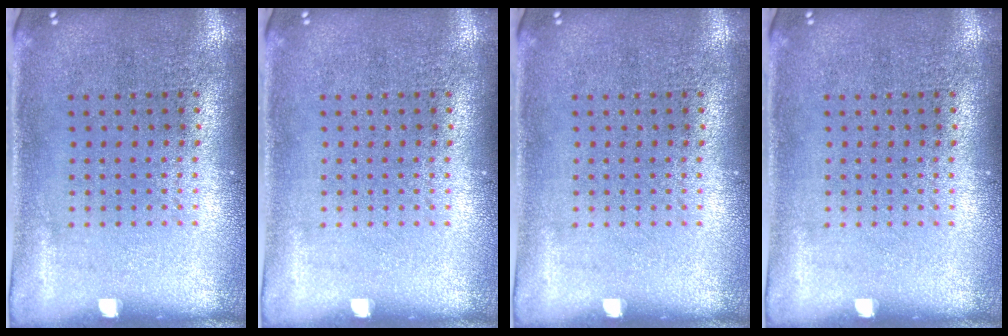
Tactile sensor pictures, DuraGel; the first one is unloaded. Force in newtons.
{"total": 0.0}
{"total": 0.0}
{"total": 0.0}